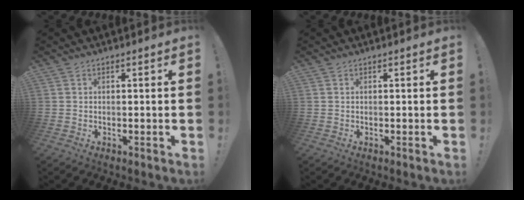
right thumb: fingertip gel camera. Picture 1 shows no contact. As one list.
[{"total": 0.0}]